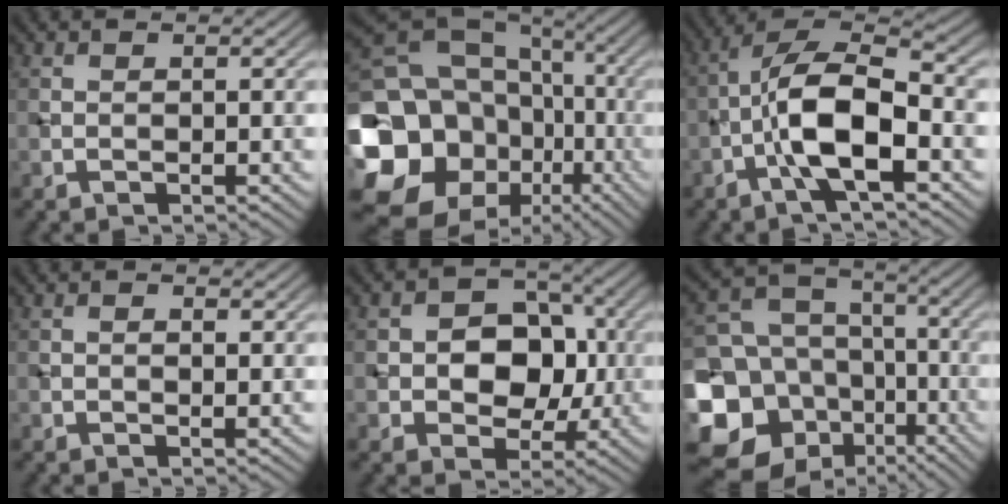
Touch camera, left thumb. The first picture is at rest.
{"total": 20.8, "force": [-4.8, 17.7, 10.0], "torque": [-0.238, -0.034, -0.080]}
{"total": 9.5, "force": [-2.9, 3.3, 8.5], "torque": [-0.156, 0.018, -0.058]}
{"total": 0.9, "force": [0.2, 0.4, 0.8], "torque": [-0.011, -0.001, 0.003]}
{"total": 8.1, "force": [-0.2, 6.2, 5.1], "torque": [-0.072, 0.005, -0.015]}
{"total": 16.2, "force": [-5.2, 13.6, 7.1], "torque": [-0.225, -0.027, -0.087]}